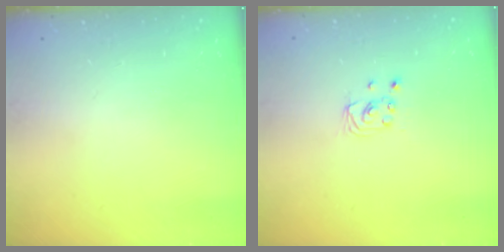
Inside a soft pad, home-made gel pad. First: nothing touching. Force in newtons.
{"total": 1.9, "press": 1.9, "slide": 0.1}